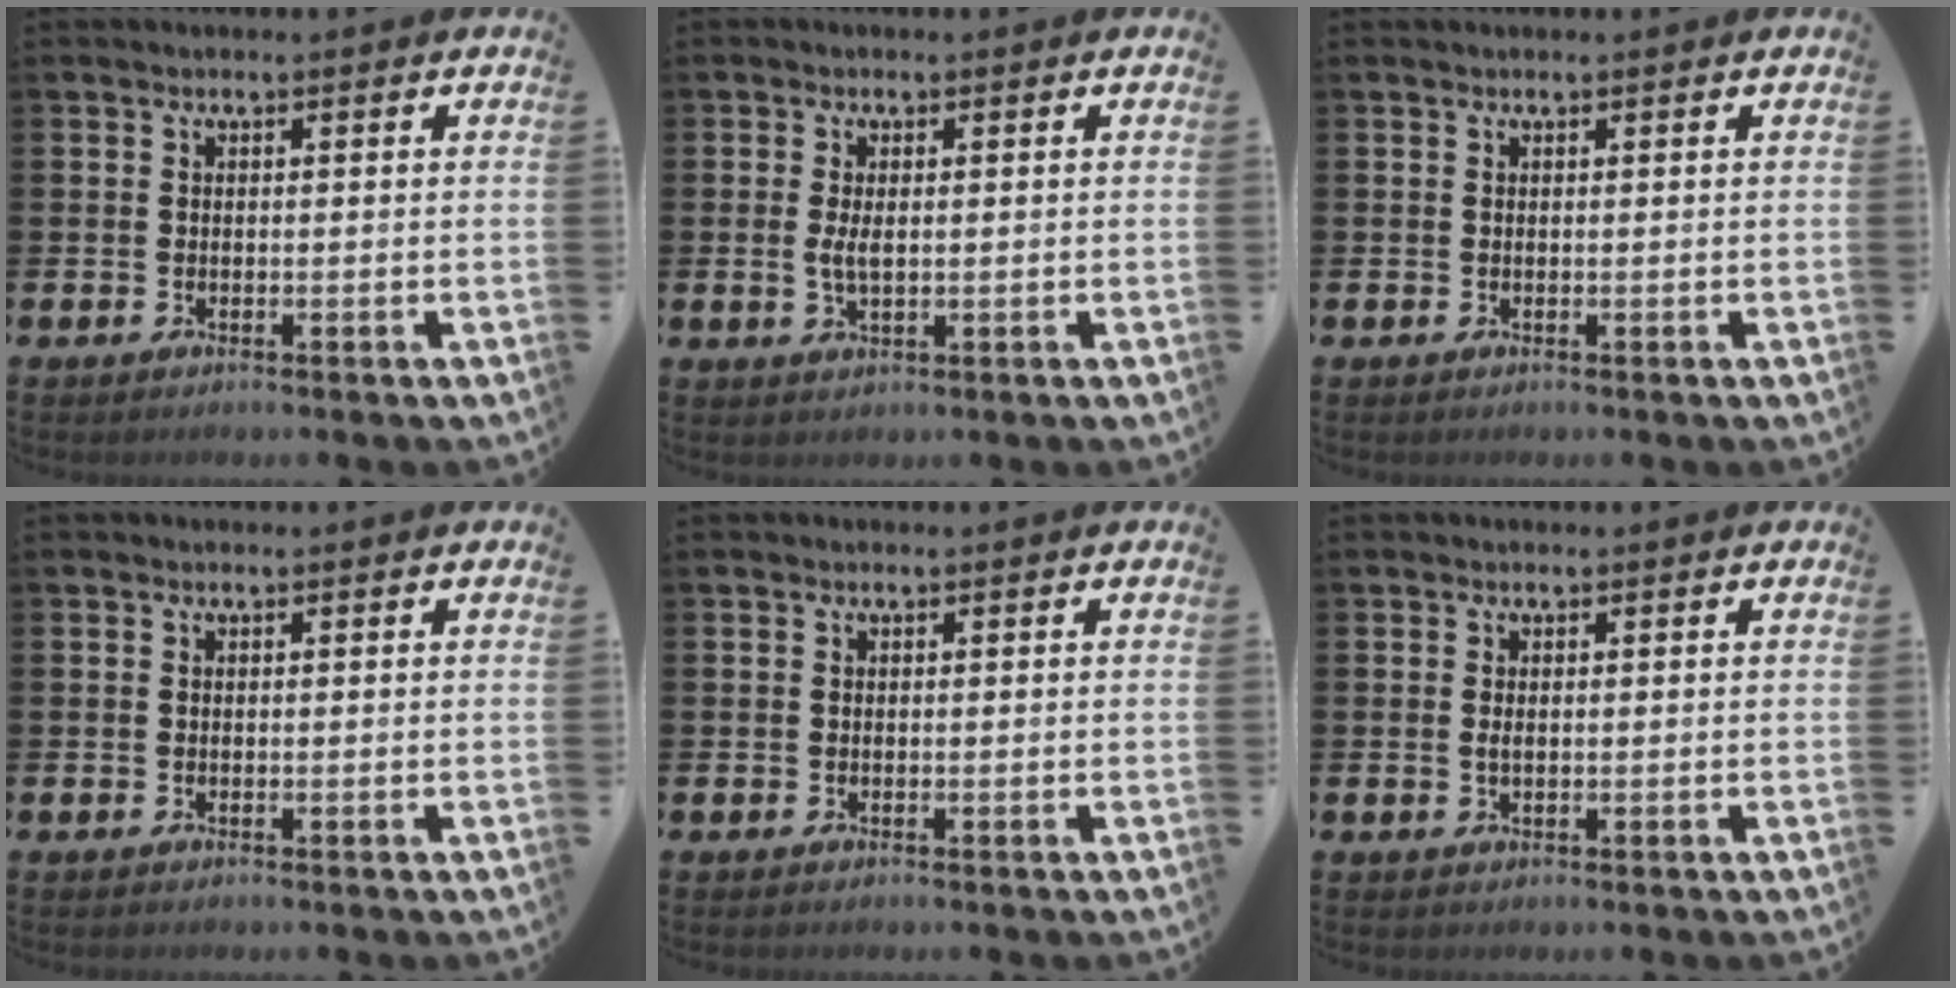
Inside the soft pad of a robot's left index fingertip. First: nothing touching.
{"total": 2.4, "force": [0.2, 1.0, 2.2], "torque": [-0.038, 0.001, 0.002]}
{"total": 0.0}
{"total": 0.0}
{"total": 0.0}
{"total": 0.8, "force": [0.1, 0.3, 0.7], "torque": [-0.009, 0.001, 0.000]}